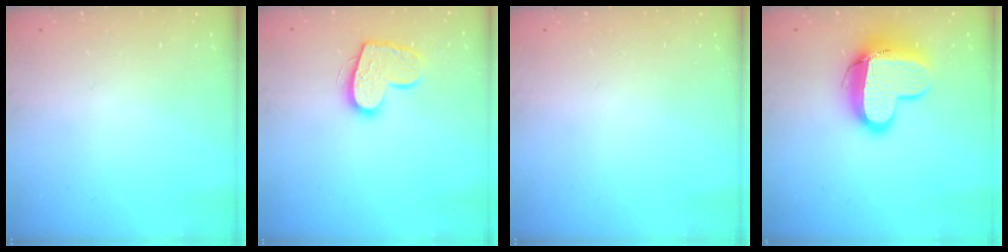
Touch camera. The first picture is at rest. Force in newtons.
{"total": 13.3, "press": 13.3, "slide": 0.9}
{"total": 0.0}
{"total": 14.1, "press": 14.1, "slide": 1.1}